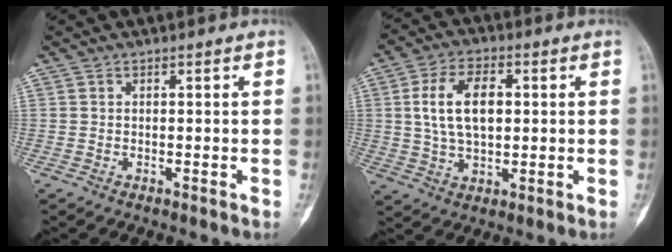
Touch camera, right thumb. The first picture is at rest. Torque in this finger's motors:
{"motor_torque": [1.28, 1.39, 0.57, -0.40, 0.36]}